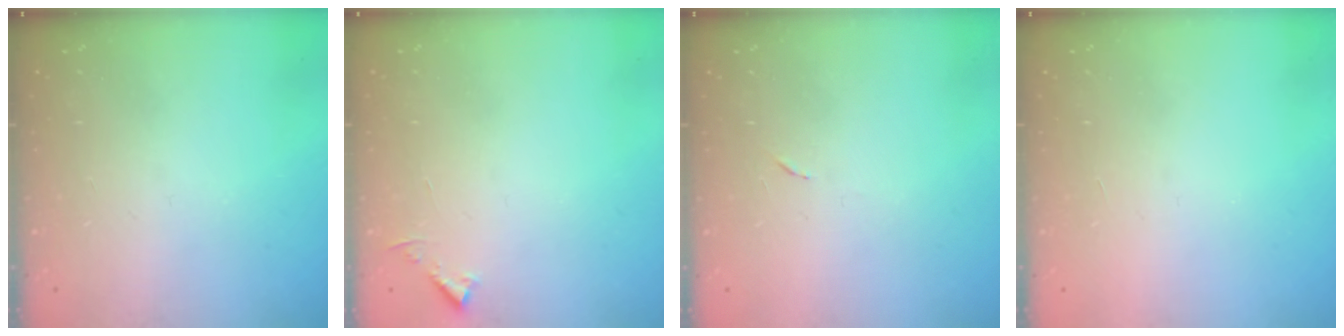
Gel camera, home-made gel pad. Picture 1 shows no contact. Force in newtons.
{"total": 4.0, "press": 4.0, "slide": 0.4}
{"total": 3.5, "press": 3.3, "slide": 1.2}
{"total": 1.5, "press": 1.5, "slide": 0.1}